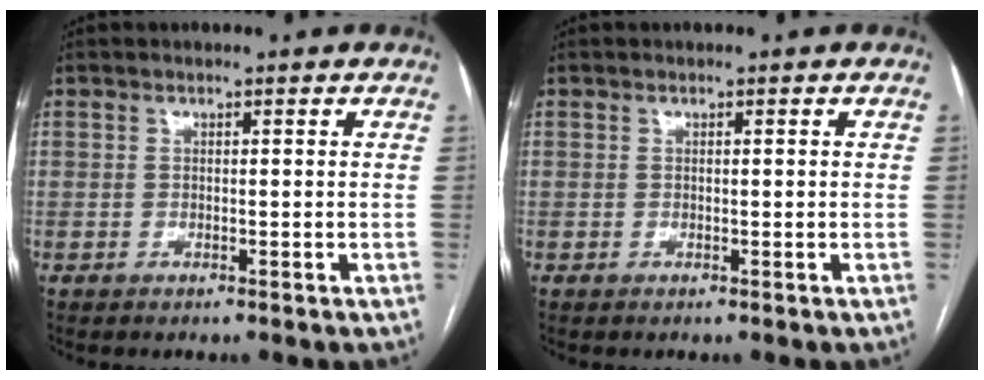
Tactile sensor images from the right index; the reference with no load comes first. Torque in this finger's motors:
{"motor_torque": [0.07, 0.08, -0.02, 0.01]}